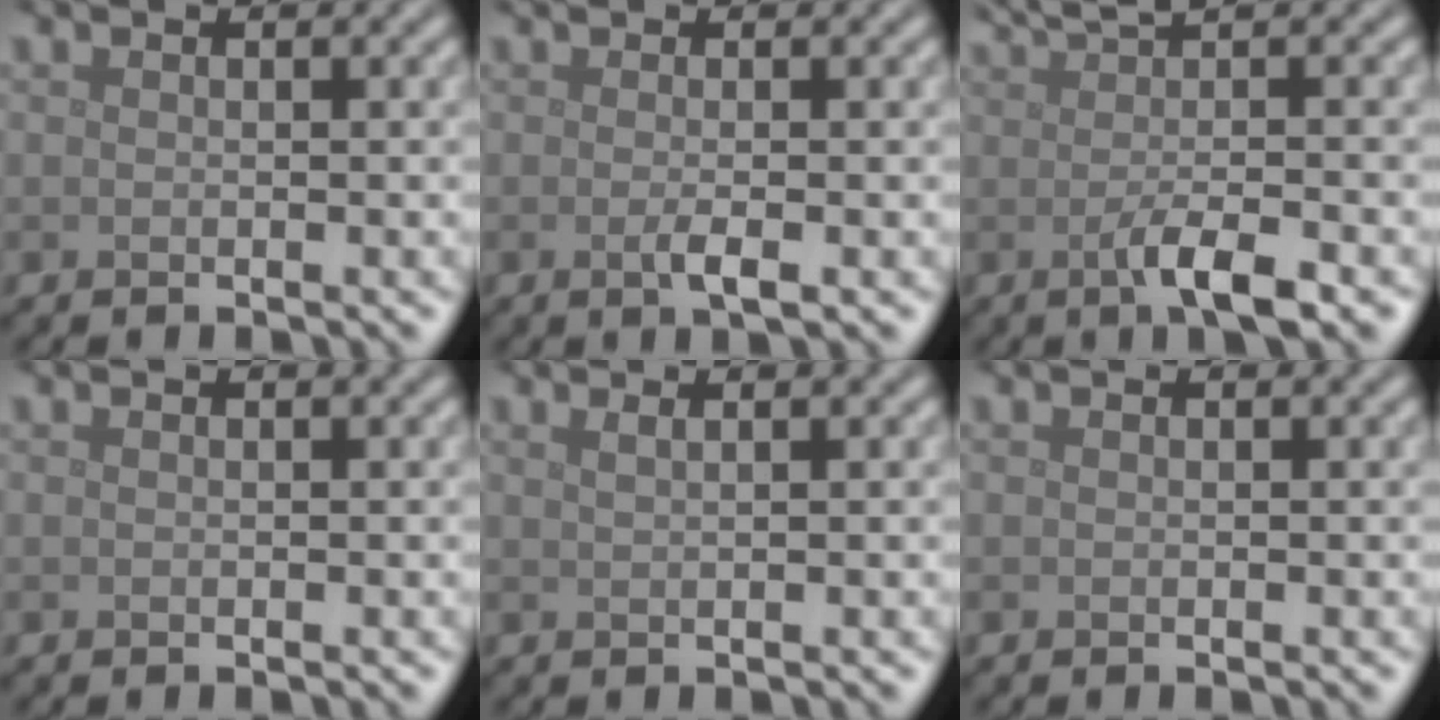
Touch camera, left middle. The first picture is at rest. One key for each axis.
{"total": 1.8, "fx": -0.2, "fy": 0.4, "fz": 1.7, "tx": -0.031, "ty": -0.004, "tz": -0.007}
{"total": 5.9, "fx": 0.2, "fy": 1.5, "fz": 5.7, "tx": -0.076, "ty": 0.007, "tz": 0.004}
{"total": 0.0}
{"total": 1.6, "fx": 1.0, "fy": 0.8, "fz": 1.1, "tx": -0.003, "ty": -0.002, "tz": 0.000}
{"total": 0.0}